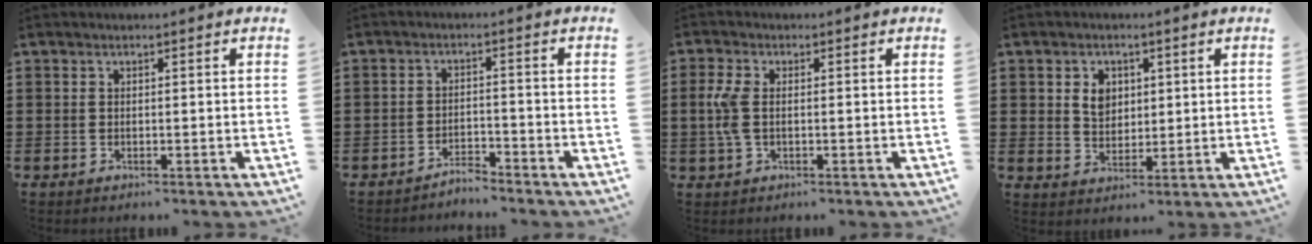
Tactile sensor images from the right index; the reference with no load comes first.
{"total": 2.6, "force": [-2.5, 0.1, 0.2], "torque": [-0.011, 0.001, -0.053]}
{"total": 4.5, "force": [-0.1, 2.2, 3.9], "torque": [-0.112, -0.005, -0.012]}
{"total": 4.0, "force": [1.1, 3.1, 2.2], "torque": [-0.047, 0.009, 0.016]}